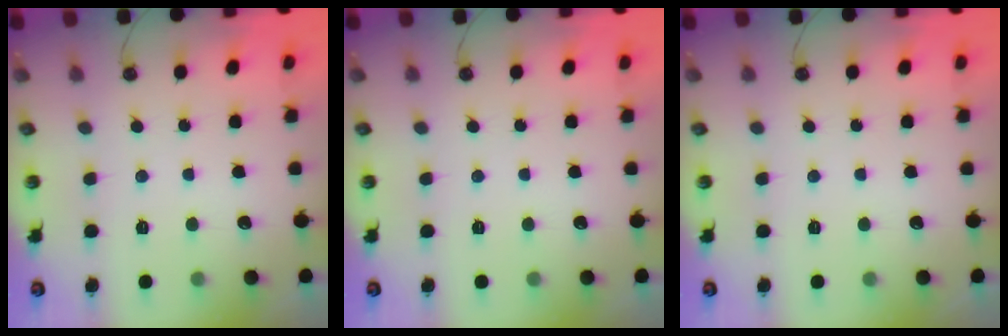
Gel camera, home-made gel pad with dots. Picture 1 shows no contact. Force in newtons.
{"total": 0.0}
{"total": 0.0}